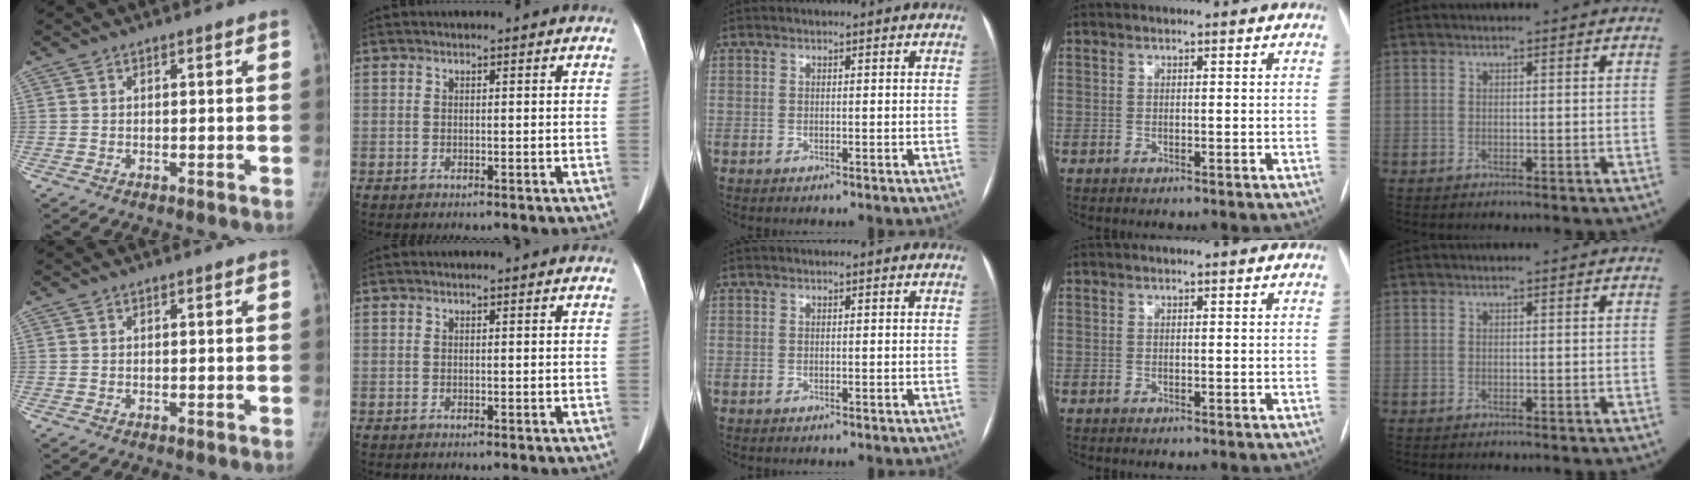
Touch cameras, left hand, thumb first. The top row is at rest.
{}